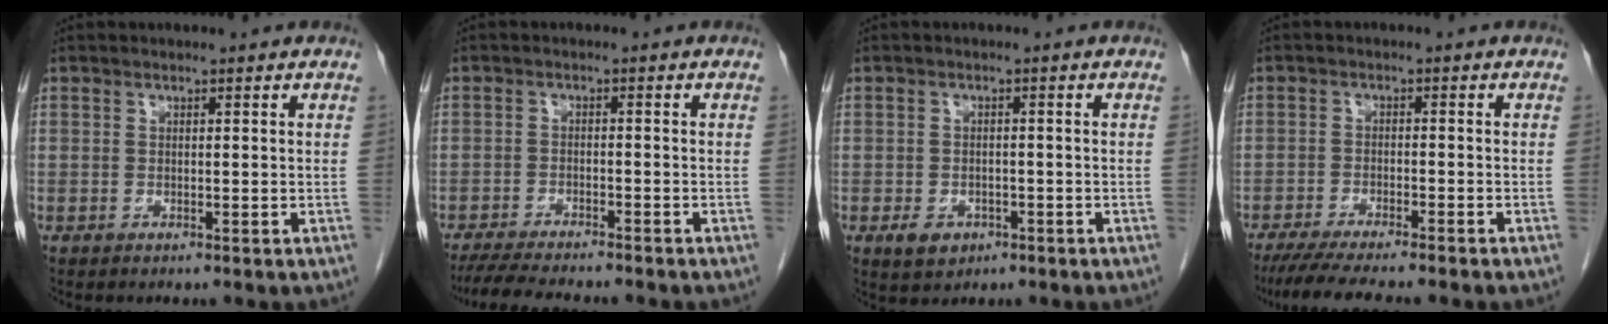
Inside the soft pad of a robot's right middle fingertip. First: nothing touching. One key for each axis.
{"total": 9.4, "fx": -8.3, "fy": 0.9, "fz": 4.4, "tx": -0.069, "ty": -0.019, "tz": -0.127}
{"total": 3.6, "fx": -1.9, "fy": 2.6, "fz": 1.7, "tx": -0.029, "ty": 0.000, "tz": -0.019}
{"total": 9.6, "fx": -8.1, "fy": 0.2, "fz": 5.1, "tx": -0.069, "ty": -0.022, "tz": -0.125}